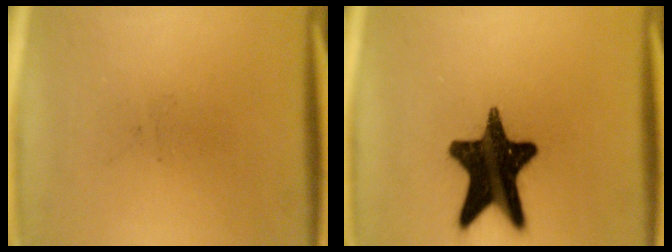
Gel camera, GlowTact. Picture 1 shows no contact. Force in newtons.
{"total": 17.7}